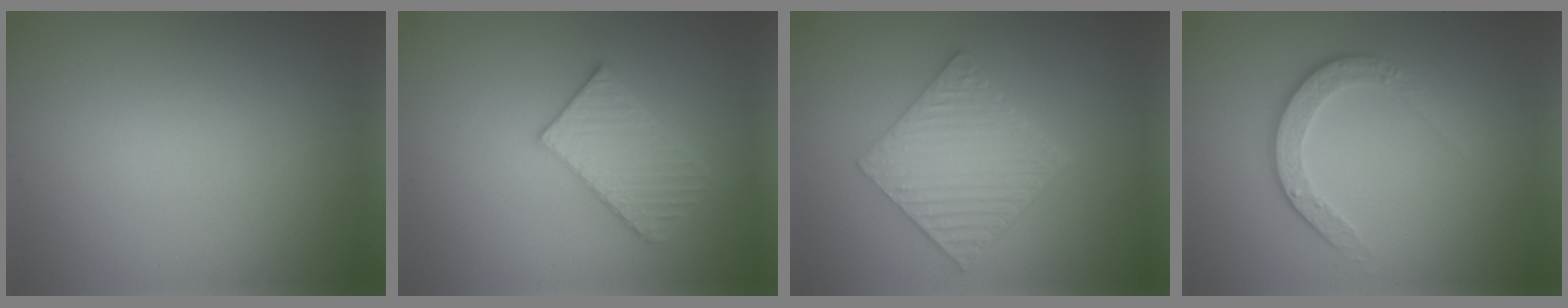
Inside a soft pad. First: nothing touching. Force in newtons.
{"total": 3.4, "press": 3.3, "slide": 0.8}
{"total": 6.6, "press": 4.7, "slide": 4.7}
{"total": 3.4, "press": 2.5, "slide": 2.3}